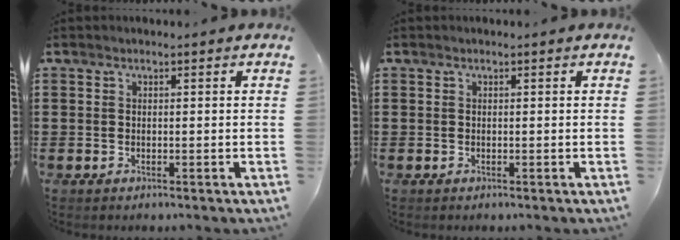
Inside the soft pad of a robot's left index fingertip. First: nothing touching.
{"total": 0.0}